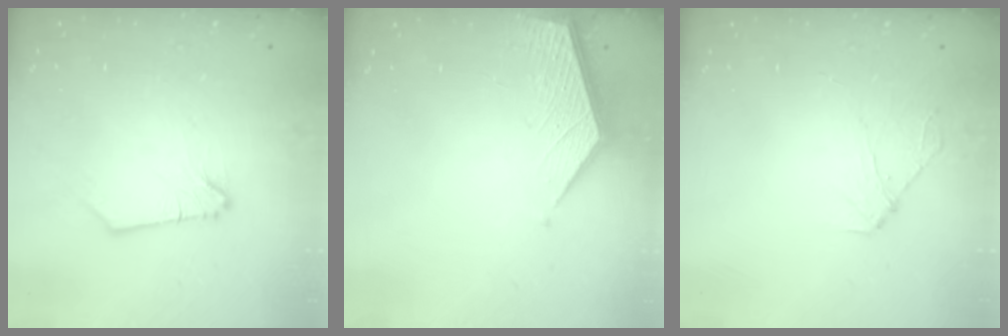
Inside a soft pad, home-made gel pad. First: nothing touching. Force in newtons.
{"total": 3.6, "press": 3.6, "slide": 0.3}
{"total": 4.4, "press": 4.4, "slide": 0.4}